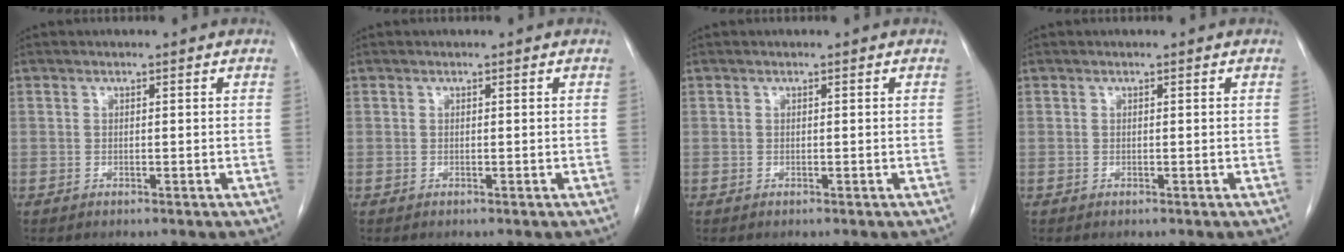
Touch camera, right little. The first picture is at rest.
{"total": 0.0}
{"total": 0.0}
{"total": 0.0}